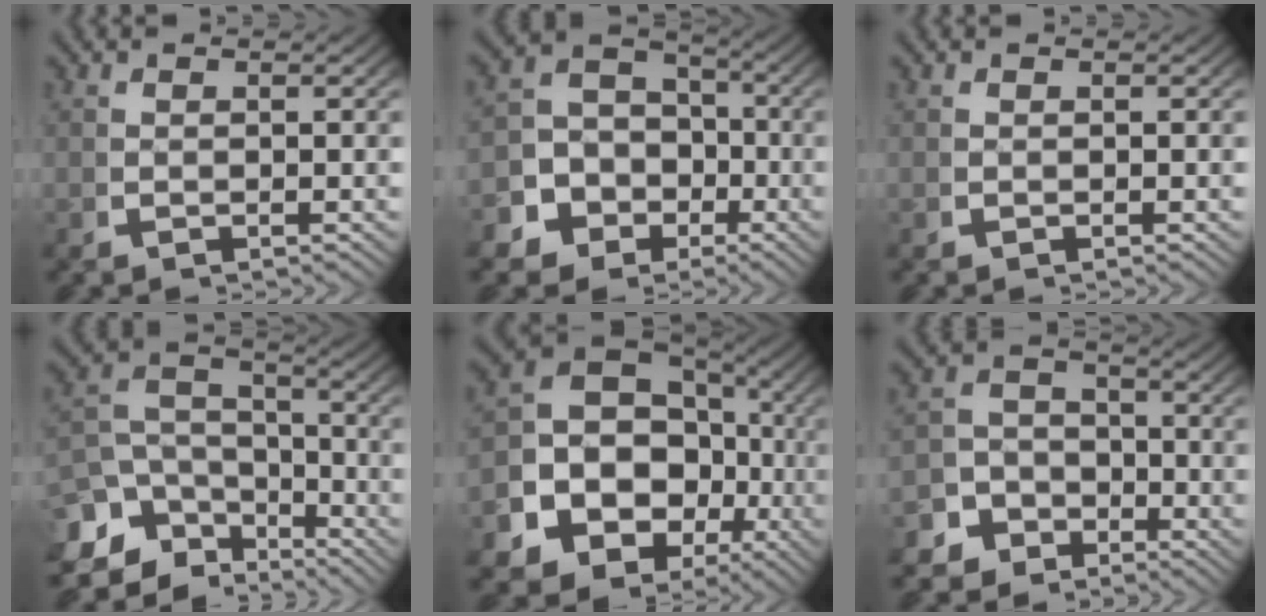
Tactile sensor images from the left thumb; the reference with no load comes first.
{"total": 11.0, "force": [-2.3, 9.8, 4.4], "torque": [-0.097, -0.038, -0.044]}
{"total": 0.0}
{"total": 10.1, "force": [-2.4, 7.5, 6.3], "torque": [-0.110, -0.025, -0.034]}
{"total": 15.0, "force": [-2.4, 12.2, 8.4], "torque": [-0.178, -0.048, -0.037]}
{"total": 6.5, "force": [-2.9, 5.5, 2.0], "torque": [-0.010, -0.018, -0.058]}